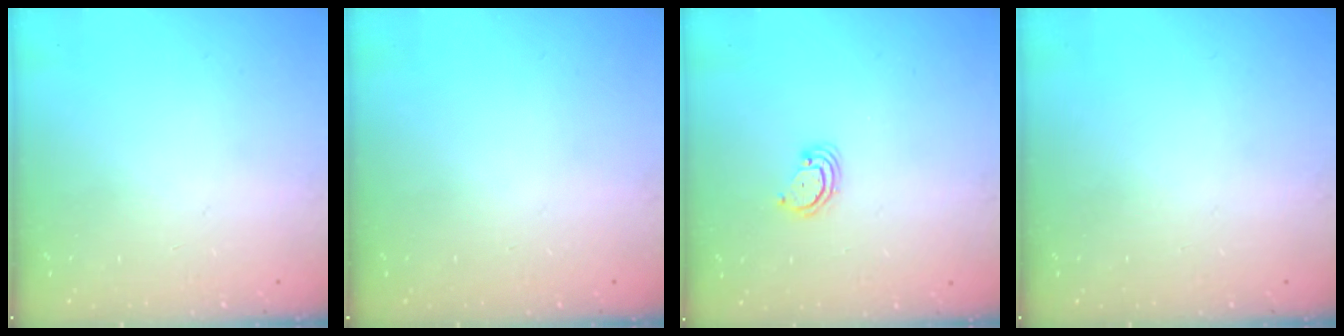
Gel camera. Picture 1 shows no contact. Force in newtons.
{"total": 0.0}
{"total": 2.9, "press": 2.9, "slide": 0.3}
{"total": 0.0}